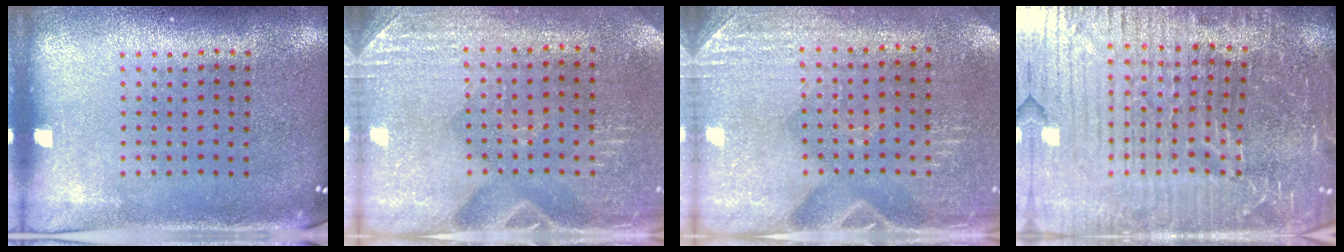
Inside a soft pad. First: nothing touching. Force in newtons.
{"total": 2.8, "press": 2.6, "slide": 1.2}
{"total": 2.8, "press": 2.6, "slide": 1.2}
{"total": 6.7, "press": 5.8, "slide": 3.3}